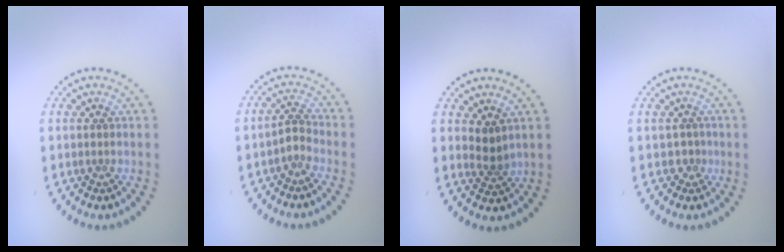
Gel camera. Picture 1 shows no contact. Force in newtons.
{"total": 1.3, "press": 0.9, "slide": 0.9}
{"total": 1.6, "press": 1.2, "slide": 1.0}
{"total": 0.7, "press": 0.4, "slide": 0.6}